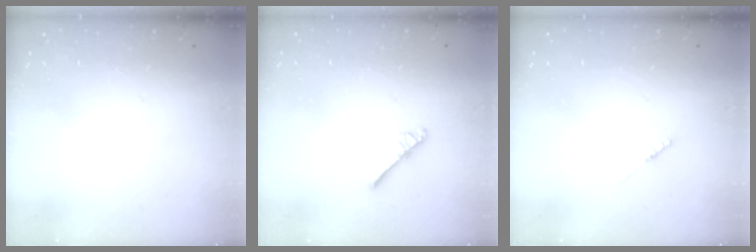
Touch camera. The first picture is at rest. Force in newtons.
{"total": 2.5, "press": 2.5, "slide": 0.3}
{"total": 1.8, "press": 1.7, "slide": 0.3}